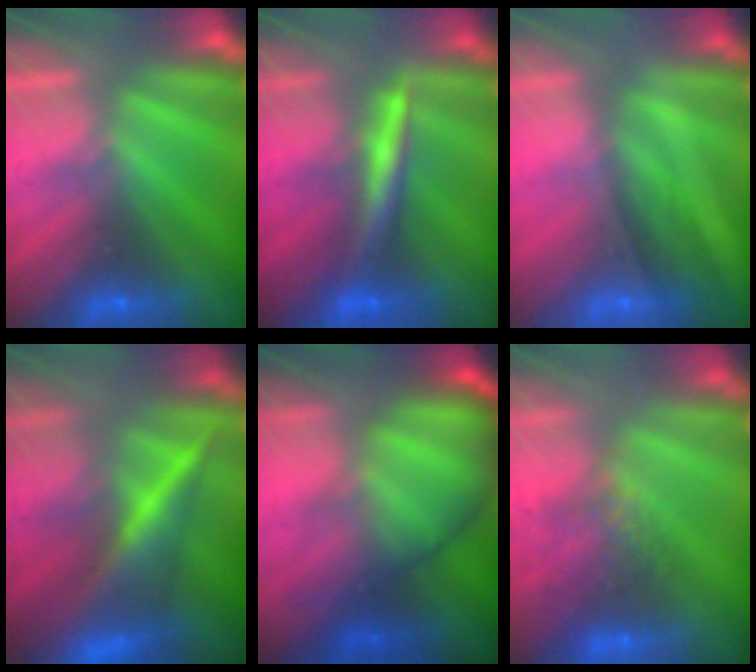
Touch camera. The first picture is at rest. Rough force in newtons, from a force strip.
{"total": 3.1}
{"total": 2.1}
{"total": 8.4}
{"total": 9.4}
{"total": 9.8}